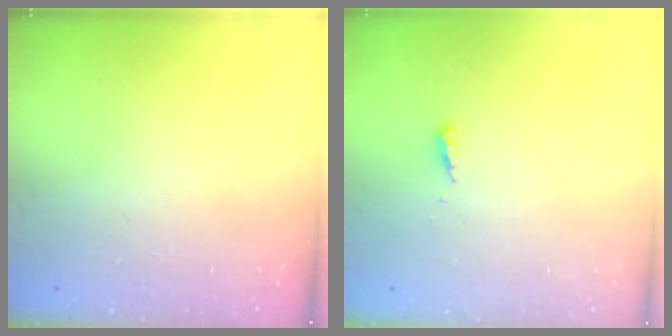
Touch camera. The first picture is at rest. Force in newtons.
{"total": 3.5, "press": 3.5, "slide": 0.2}